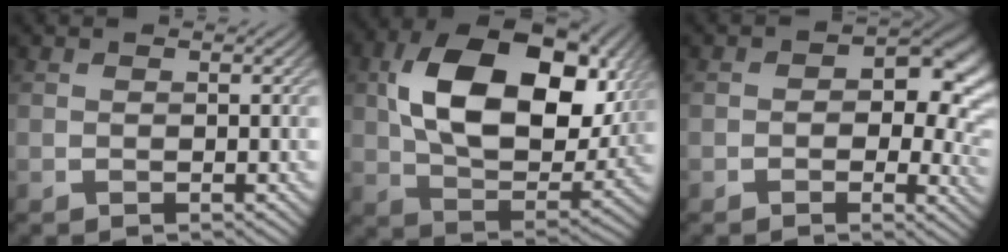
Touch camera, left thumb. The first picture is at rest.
{"total": 16.7, "force": [4.3, 10.6, 12.2], "torque": [-0.218, -0.008, 0.087]}
{"total": 9.4, "force": [0.9, 6.0, 7.2], "torque": [-0.076, -0.018, 0.021]}